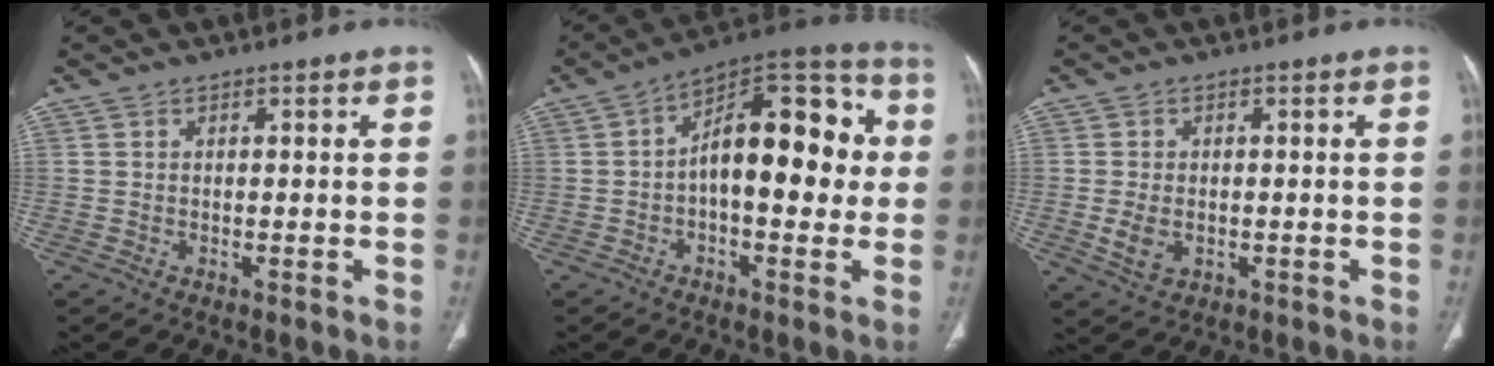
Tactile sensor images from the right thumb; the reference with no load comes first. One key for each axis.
{"total": 18.4, "fx": 0.6, "fy": 9.1, "fz": 16.0, "tx": -0.201, "ty": 0.042, "tz": 0.000}
{"total": 4.3, "fx": -0.8, "fy": 2.9, "fz": 3.0, "tx": -0.059, "ty": -0.003, "tz": -0.007}